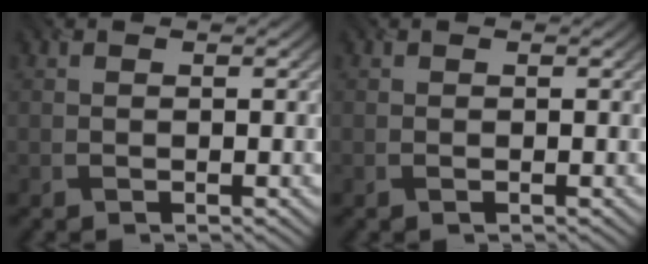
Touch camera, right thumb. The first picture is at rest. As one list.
[{"total": 0.0}]